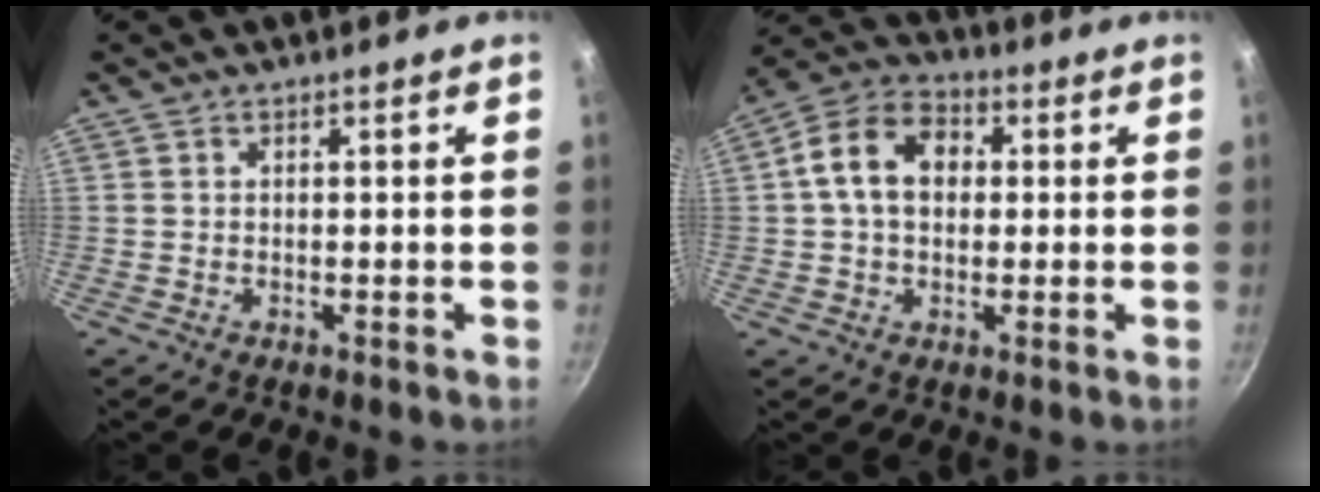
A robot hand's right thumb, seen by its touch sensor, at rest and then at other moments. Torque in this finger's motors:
{"motor_torque": [-0.02, 2.22, 1.28, -0.22, 0.10]}